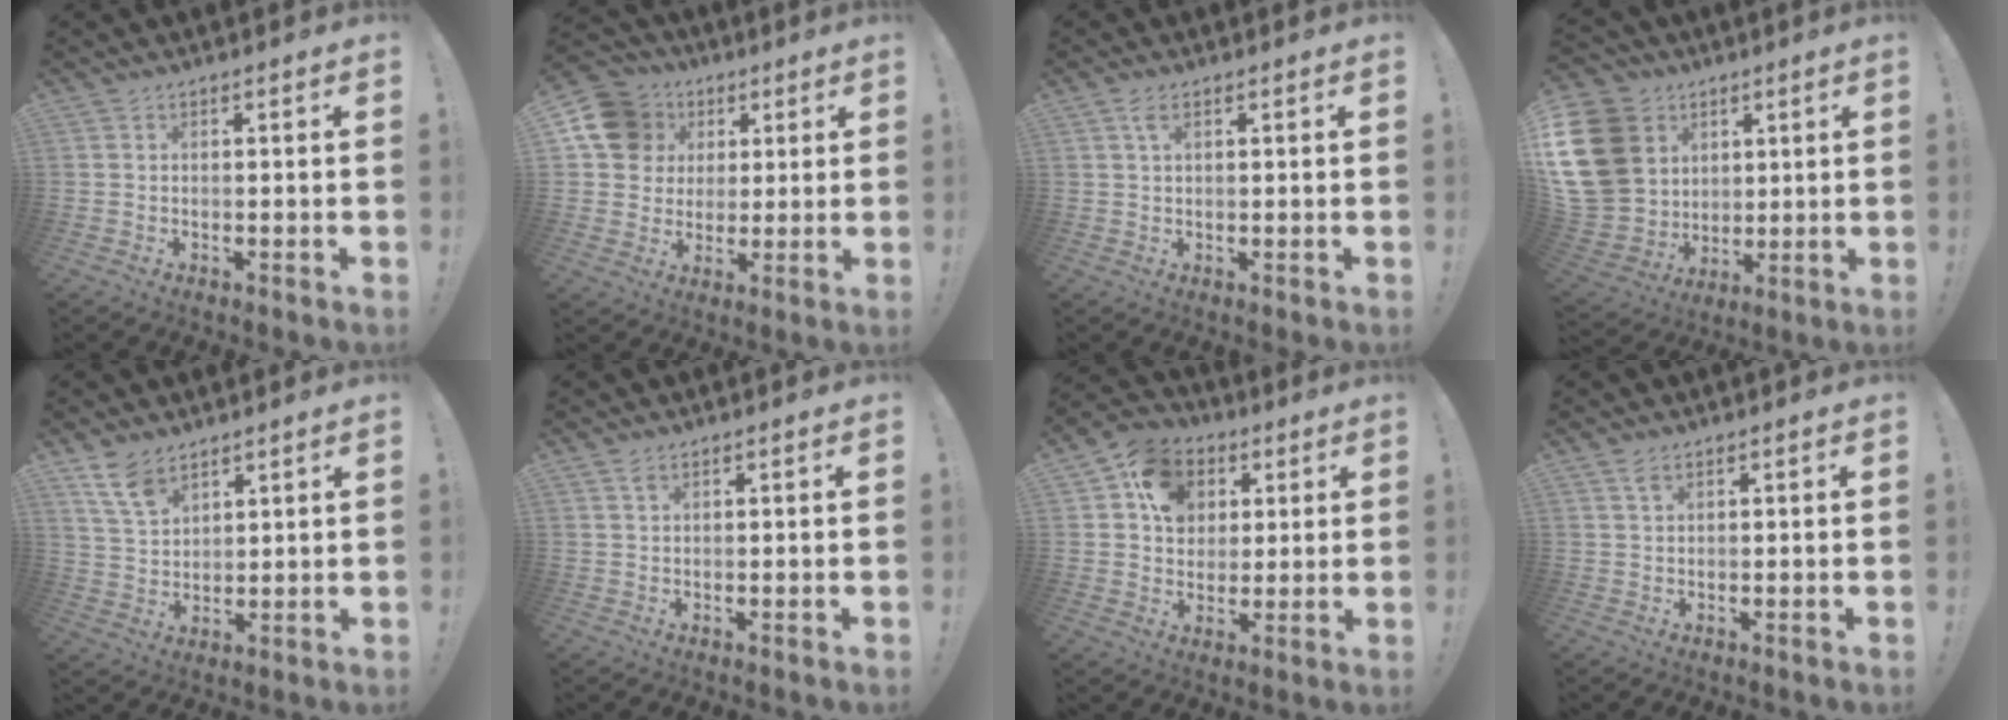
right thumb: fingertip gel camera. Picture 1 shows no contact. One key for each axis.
{"total": 14.5, "fx": 4.9, "fy": 12.5, "fz": 5.4, "tx": -0.075, "ty": -0.012, "tz": 0.103}
{"total": 2.7, "fx": 1.2, "fy": 1.3, "fz": 2.0, "tx": -0.033, "ty": -0.001, "tz": 0.019}
{"total": 20.9, "fx": 4.9, "fy": 17.3, "fz": 10.6, "tx": -0.201, "ty": -0.014, "tz": 0.120}
{"total": 8.6, "fx": 6.1, "fy": 4.5, "fz": 4.1, "tx": -0.080, "ty": -0.029, "tz": 0.120}
{"total": 1.6, "fx": 1.0, "fy": 0.7, "fz": 1.0, "tx": -0.018, "ty": -0.002, "tz": 0.019}
{"total": 12.8, "fx": 4.4, "fy": 10.6, "fz": 5.7, "tx": -0.084, "ty": -0.007, "tz": 0.089}
{"total": 2.0, "fx": 1.2, "fy": 0.8, "fz": 1.4, "tx": -0.017, "ty": -0.005, "tz": 0.020}